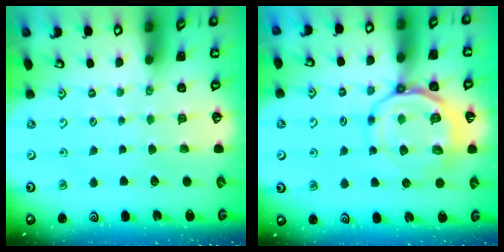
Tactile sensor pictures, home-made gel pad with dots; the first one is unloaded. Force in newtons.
{"total": 11.8, "press": 11.6, "slide": 2.2}